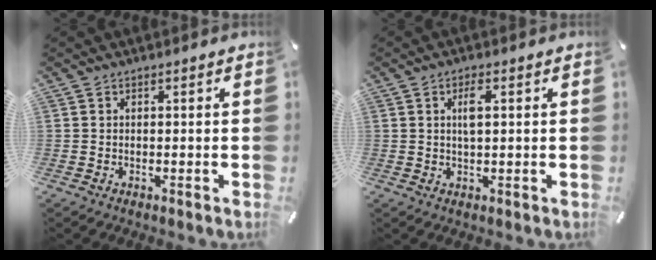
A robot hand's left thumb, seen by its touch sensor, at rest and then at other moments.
{"total": 3.4, "force": [0.9, 1.1, 3.2], "torque": [-0.067, 0.006, 0.012]}